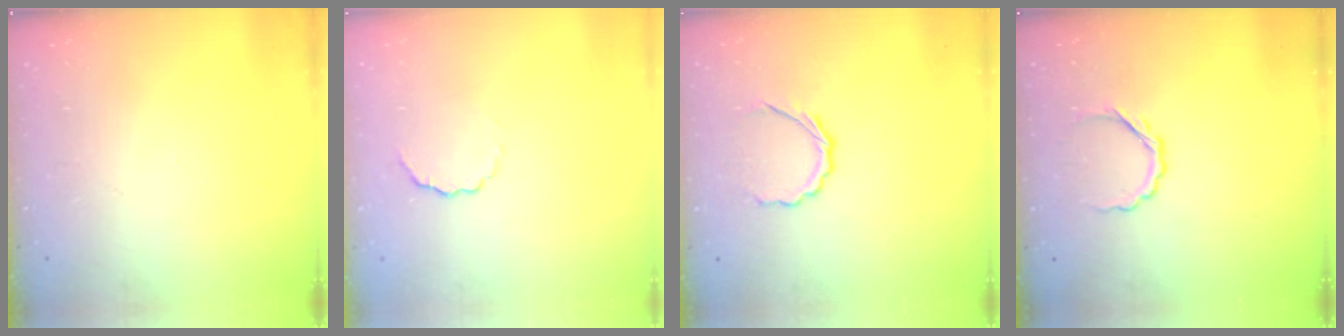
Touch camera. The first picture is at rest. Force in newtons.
{"total": 3.4, "press": 3.4, "slide": 0.7}
{"total": 5.1, "press": 4.9, "slide": 1.4}
{"total": 3.9, "press": 3.7, "slide": 1.0}